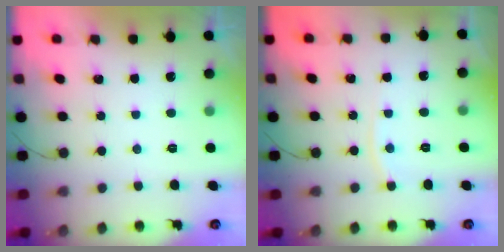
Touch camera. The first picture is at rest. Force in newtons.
{"total": 4.1, "press": 4.1, "slide": 0.3}